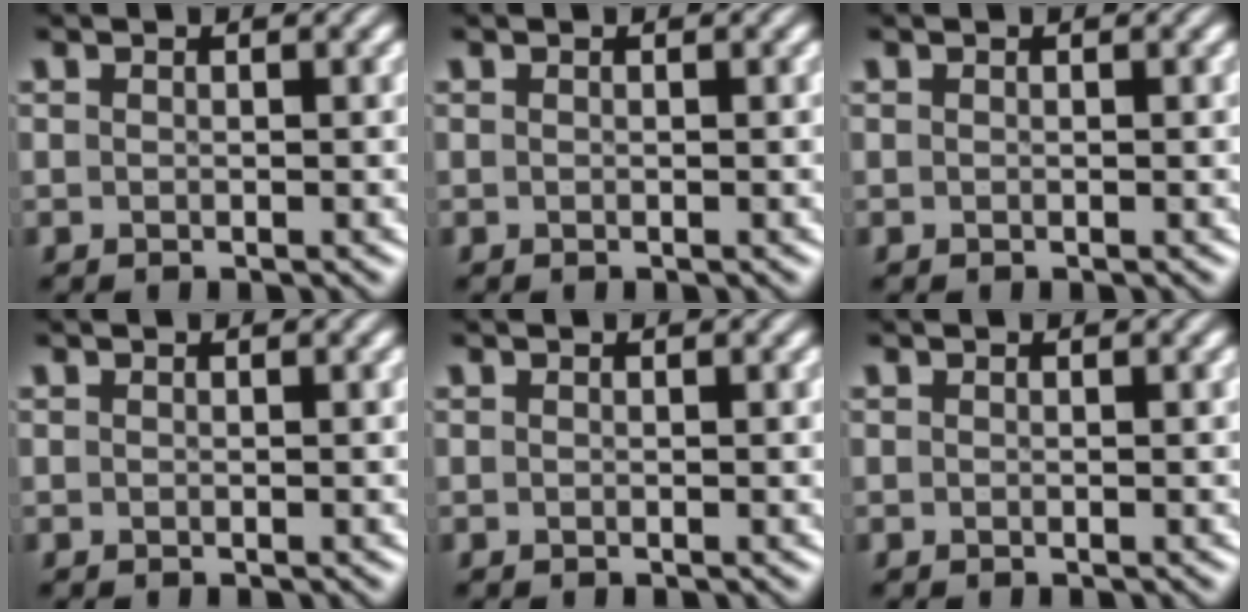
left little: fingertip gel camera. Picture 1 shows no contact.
{"total": 0.0}
{"total": 0.0}
{"total": 0.0}
{"total": 0.0}
{"total": 0.0}